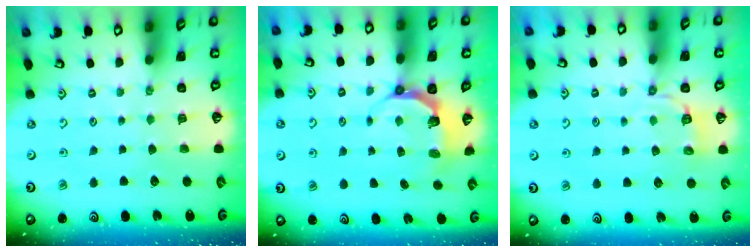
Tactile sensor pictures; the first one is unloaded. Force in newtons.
{"total": 6.2, "press": 5.0, "slide": 3.6}
{"total": 4.1, "press": 3.5, "slide": 2.1}